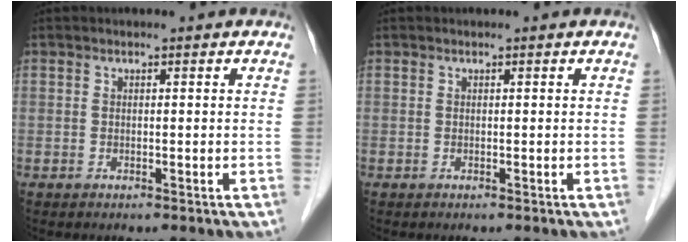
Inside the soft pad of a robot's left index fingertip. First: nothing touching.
{"total": 0.0}